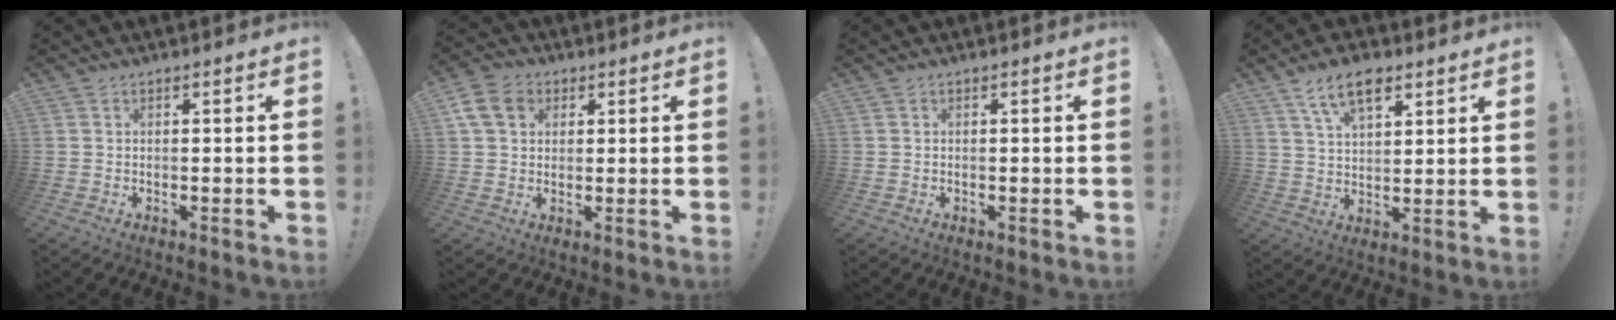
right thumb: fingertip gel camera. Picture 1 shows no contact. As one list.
[{"total": 9.5, "force": [3.7, 7.3, 4.8], "torque": [-0.087, -0.002, 0.075]}, {"total": 0.0}, {"total": 10.3, "force": [6.1, 4.8, 6.8], "torque": [-0.111, -0.018, 0.110]}]